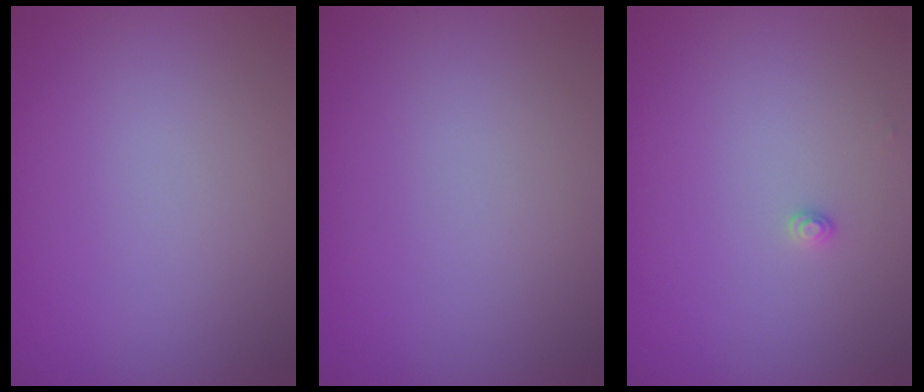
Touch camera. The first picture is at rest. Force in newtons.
{"total": 0.0}
{"total": 0.8, "press": 0.8, "slide": 0.0}